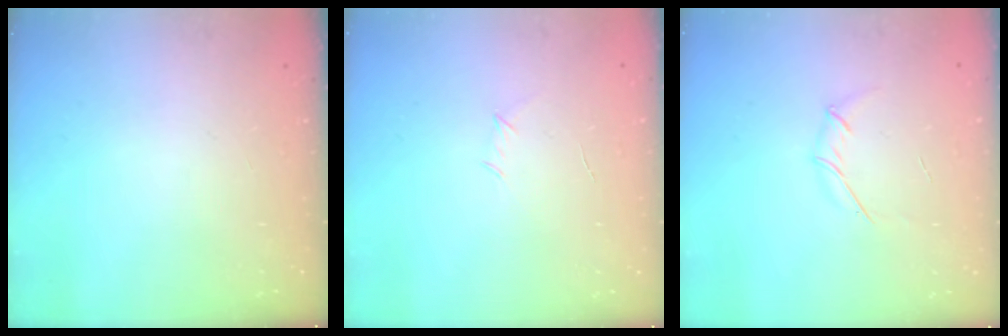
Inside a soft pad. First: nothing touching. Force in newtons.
{"total": 3.5, "press": 3.4, "slide": 0.9}
{"total": 4.5, "press": 4.3, "slide": 1.1}